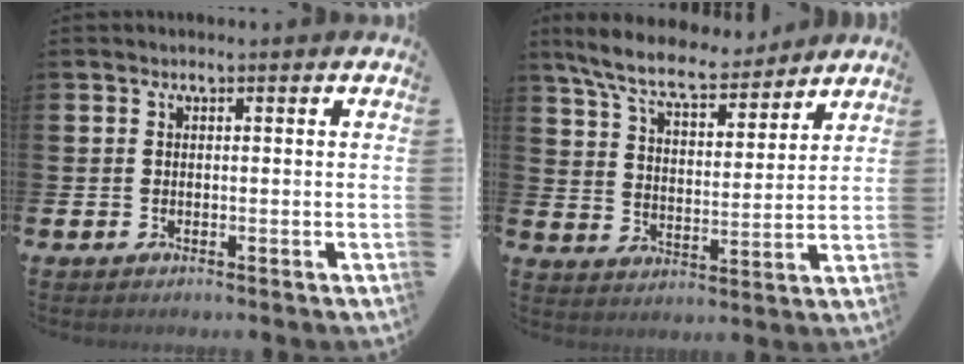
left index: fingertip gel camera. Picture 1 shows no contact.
{"total": 8.7, "force": [7.9, 1.7, 3.3], "torque": [-0.100, -0.038, 0.142]}